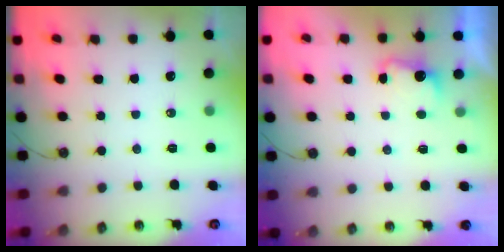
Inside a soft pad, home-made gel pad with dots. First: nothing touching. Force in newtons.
{"total": 3.8, "press": 3.7, "slide": 1.0}